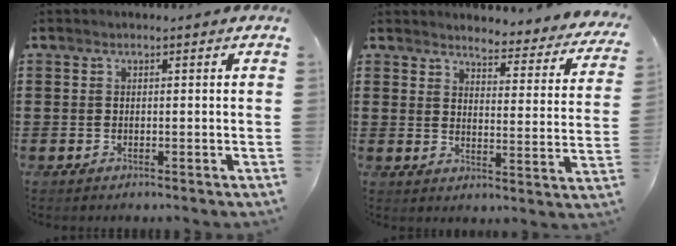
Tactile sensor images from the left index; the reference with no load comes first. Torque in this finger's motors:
{"motor_torque": [1.04, -1.10, 0.31, 0.03]}